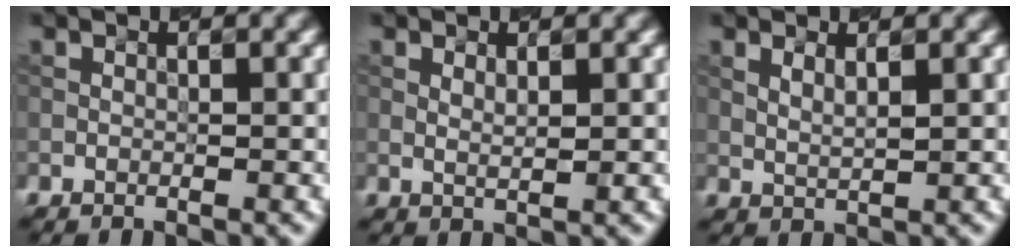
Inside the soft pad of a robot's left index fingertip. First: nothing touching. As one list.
[{"total": 0.7, "force": [0.5, 0.0, 0.5], "torque": [-0.014, 0.004, 0.014]}, {"total": 1.0, "force": [0.9, 0.2, 0.4], "torque": [-0.013, 0.002, 0.022]}]